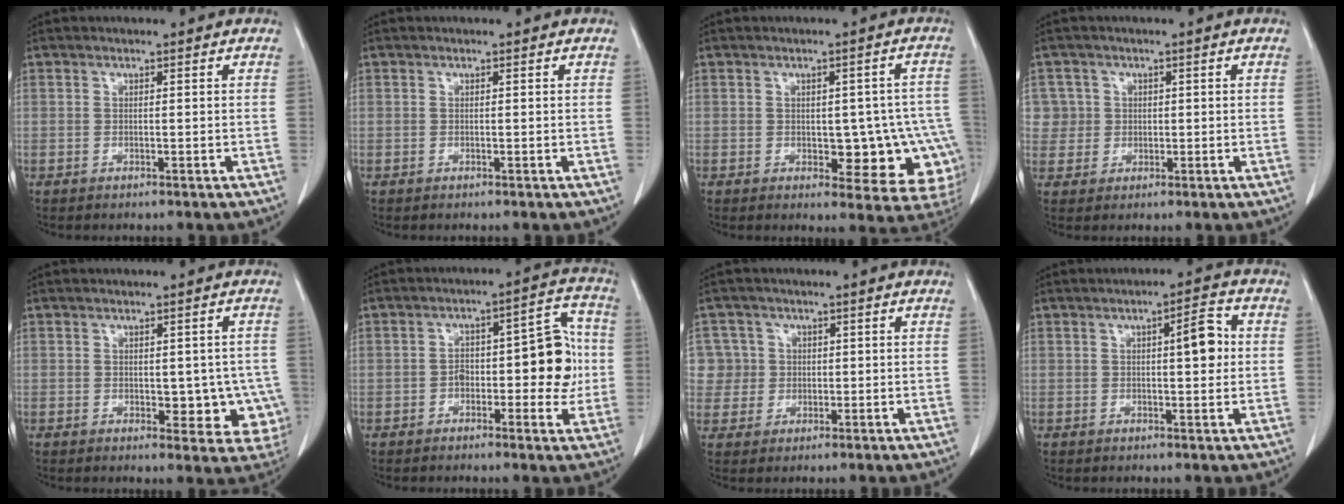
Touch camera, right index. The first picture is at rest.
{"total": 0.0}
{"total": 11.7, "force": [-2.4, 5.7, 9.9], "torque": [-0.078, 0.017, -0.018]}
{"total": 4.3, "force": [0.9, 4.2, -0.3], "torque": [0.026, 0.012, 0.018]}
{"total": 7.7, "force": [-1.3, 4.3, 6.2], "torque": [-0.047, 0.010, -0.007]}
{"total": 10.3, "force": [-1.2, 4.2, 9.3], "torque": [-0.118, 0.039, -0.013]}
{"total": 6.1, "force": [1.0, 6.0, -0.2], "torque": [0.012, 0.025, 0.024]}
{"total": 4.9, "force": [0.7, 1.2, 4.7], "torque": [-0.067, 0.009, 0.007]}